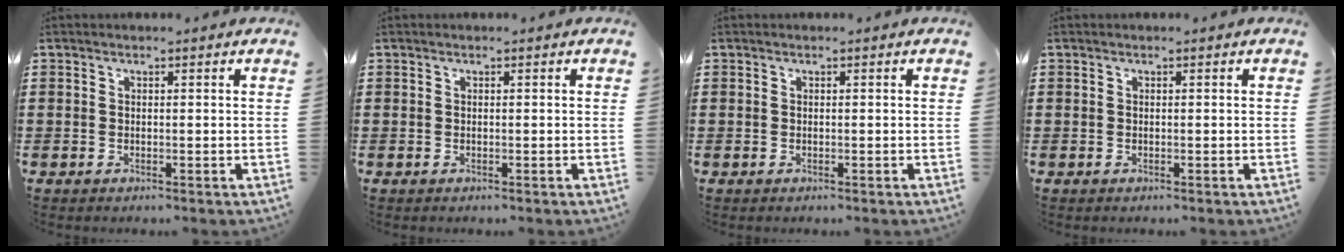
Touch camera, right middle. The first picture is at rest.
{"total": 0.0}
{"total": 0.0}
{"total": 0.0}